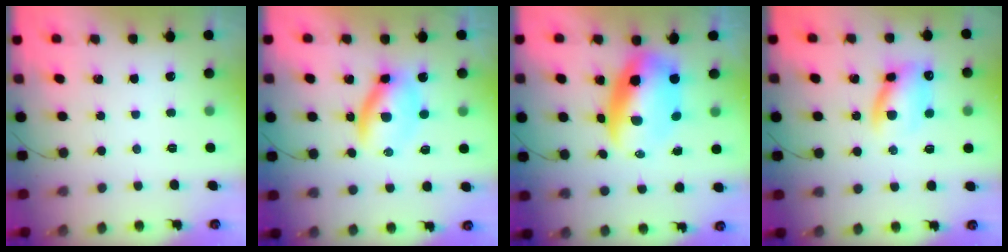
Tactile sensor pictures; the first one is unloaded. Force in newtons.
{"total": 5.8, "press": 5.8, "slide": 0.6}
{"total": 11.0, "press": 10.7, "slide": 2.8}
{"total": 11.5, "press": 11.4, "slide": 2.0}